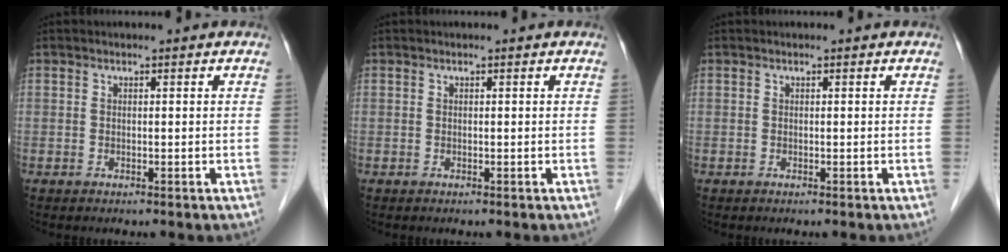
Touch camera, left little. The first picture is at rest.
{"total": 0.0}
{"total": 0.0}